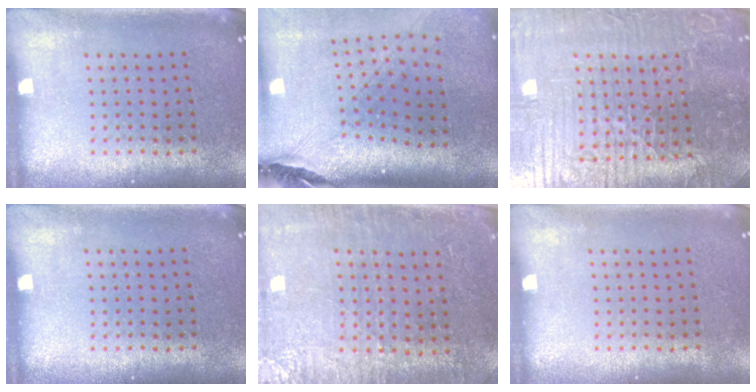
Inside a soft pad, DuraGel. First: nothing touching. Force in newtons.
{"total": 2.5, "press": 1.7, "slide": 1.8}
{"total": 5.9, "press": 5.6, "slide": 1.9}
{"total": 0.0}
{"total": 3.4, "press": 3.0, "slide": 1.6}
{"total": 0.0}